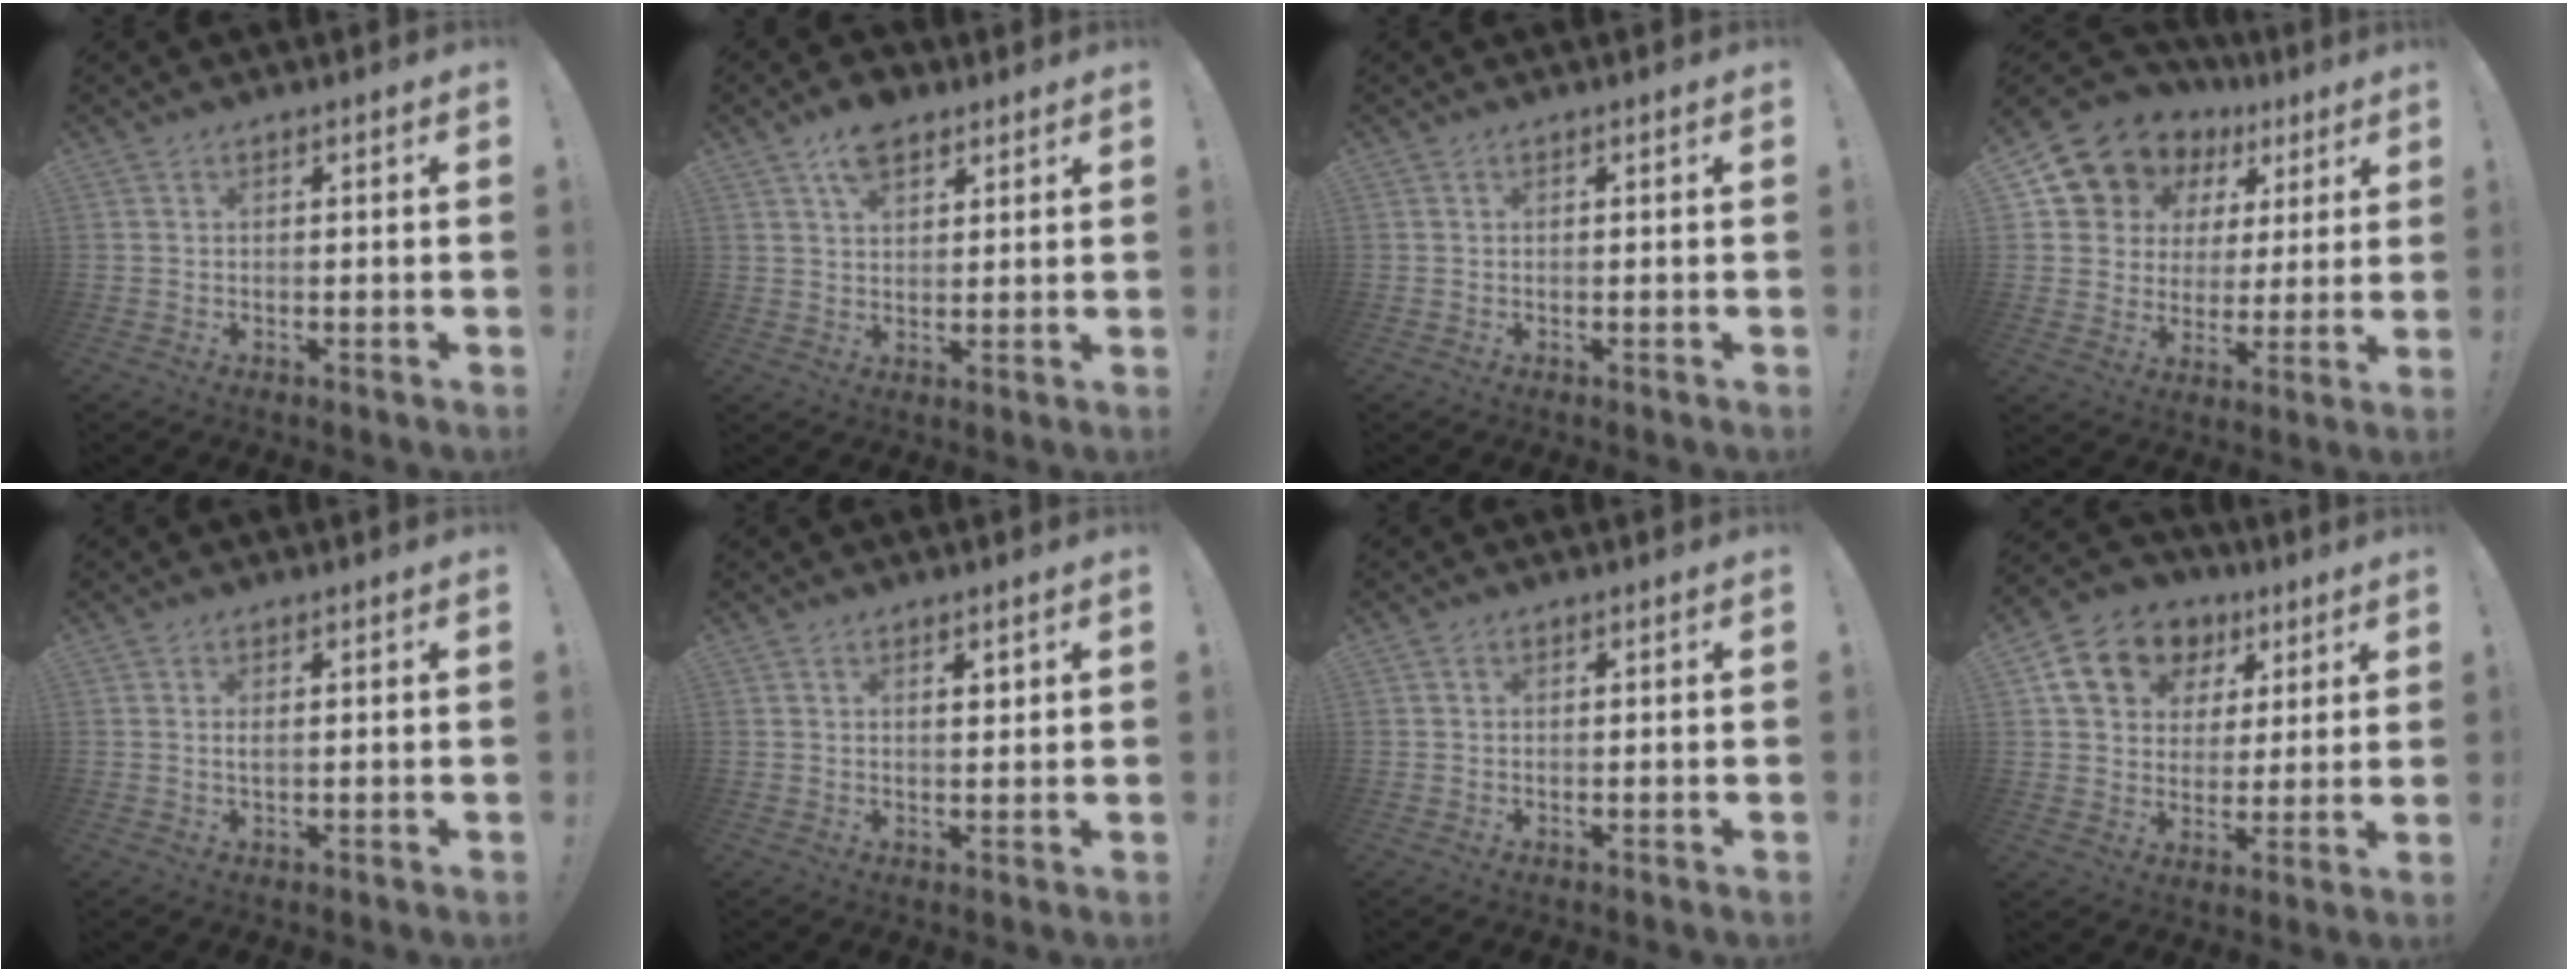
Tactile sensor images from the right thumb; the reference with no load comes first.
{"total": 7.6, "force": [5.0, 4.2, 3.9], "torque": [-0.054, -0.018, 0.089]}
{"total": 0.0}
{"total": 10.6, "force": [6.7, 7.9, 2.3], "torque": [-0.045, -0.055, 0.134]}
{"total": 1.1, "force": [0.1, 0.1, 1.1], "torque": [-0.018, 0.000, 0.000]}
{"total": 1.7, "force": [1.0, 0.6, 1.3], "torque": [-0.006, -0.009, 0.013]}
{"total": 0.0}
{"total": 14.1, "force": [6.3, 11.1, 6.0], "torque": [-0.082, -0.026, 0.125]}